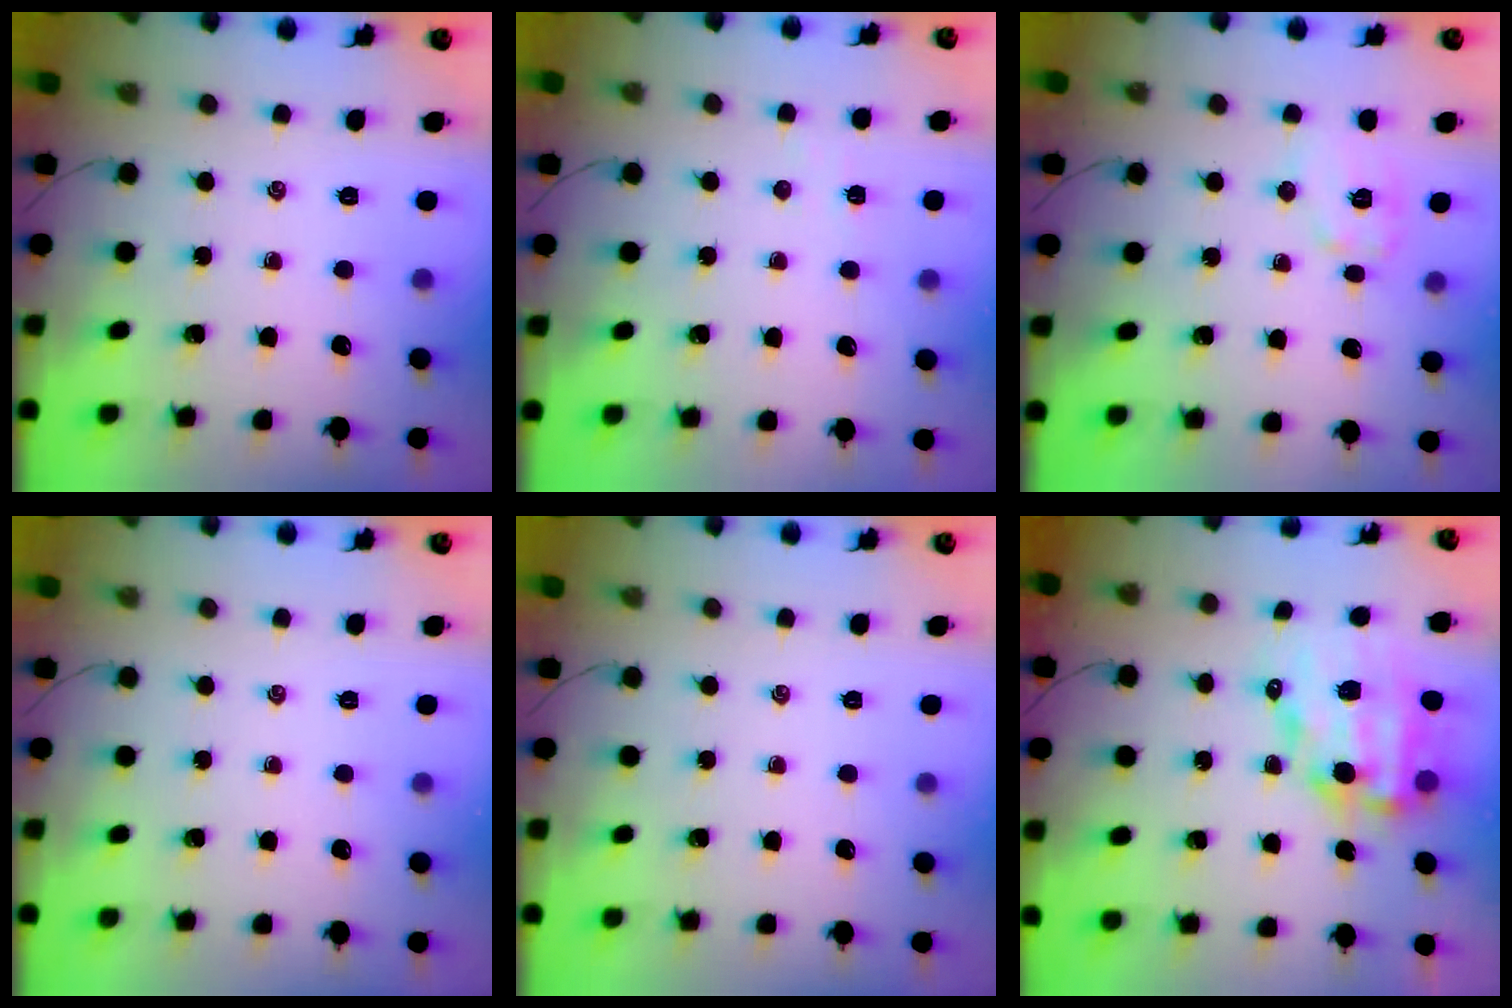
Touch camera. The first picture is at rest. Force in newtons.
{"total": 2.7, "press": 2.6, "slide": 0.8}
{"total": 7.4, "press": 7.4, "slide": 1.0}
{"total": 0.0}
{"total": 0.0}
{"total": 12.1, "press": 11.7, "slide": 3.0}